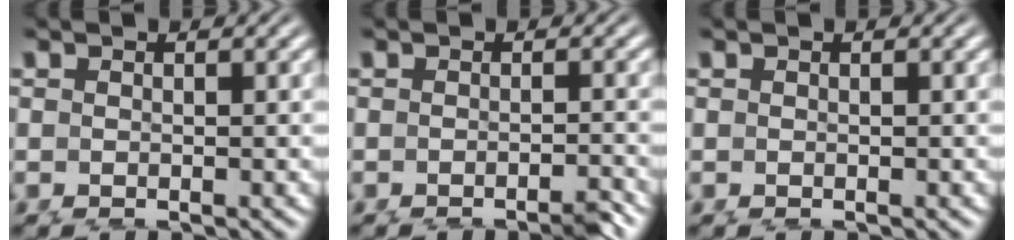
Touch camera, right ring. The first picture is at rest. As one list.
[{"total": 2.0, "force": [-1.7, -0.1, 1.0], "torque": [-0.009, 0.002, -0.026]}, {"total": 0.0}]